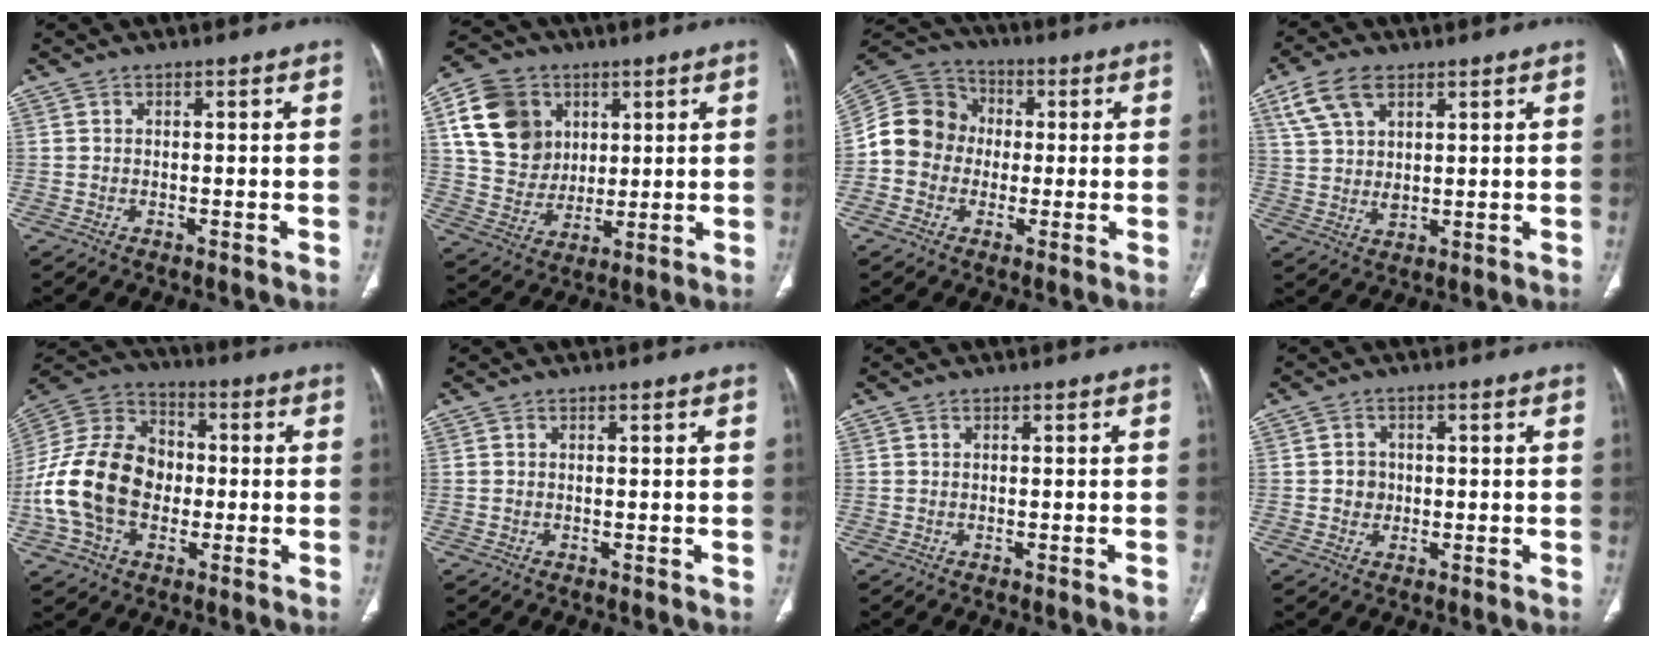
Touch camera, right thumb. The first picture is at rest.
{"total": 15.2, "force": [5.1, 12.6, 6.9], "torque": [-0.103, -0.005, 0.098]}
{"total": 12.3, "force": [-0.7, 11.2, 5.1], "torque": [-0.080, 0.034, -0.022]}
{"total": 9.1, "force": [4.8, 5.1, 5.7], "torque": [-0.107, -0.010, 0.098]}
{"total": 20.0, "force": [-2.9, 14.6, 13.3], "torque": [-0.258, 0.034, -0.052]}
{"total": 0.0}
{"total": 1.1, "force": [-0.7, 0.0, 0.8], "torque": [-0.013, -0.002, -0.008]}
{"total": 2.7, "force": [-0.1, 2.5, 0.9], "torque": [0.004, 0.007, -0.002]}